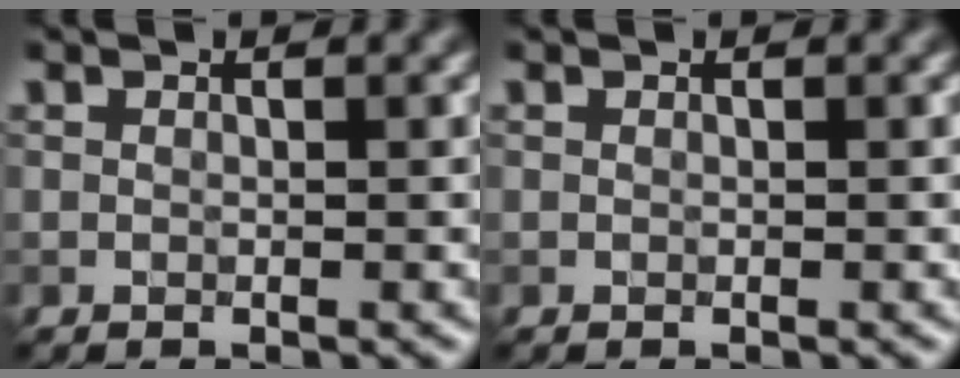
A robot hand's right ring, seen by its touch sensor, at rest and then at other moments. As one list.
[{"total": 0.0}]